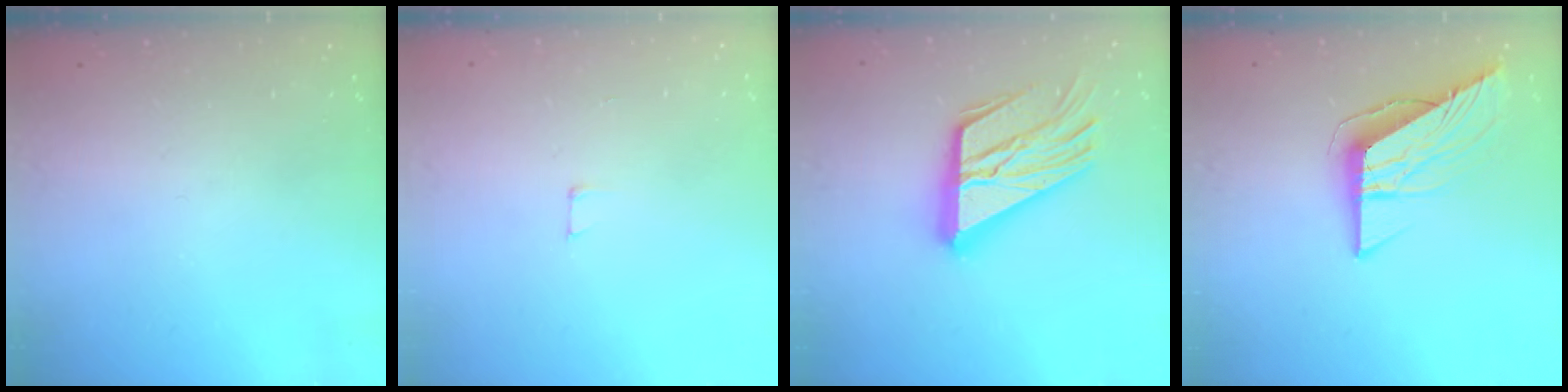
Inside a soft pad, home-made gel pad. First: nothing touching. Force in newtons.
{"total": 2.9, "press": 2.9, "slide": 0.2}
{"total": 21.7, "press": 21.6, "slide": 2.2}
{"total": 10.6, "press": 10.5, "slide": 1.1}